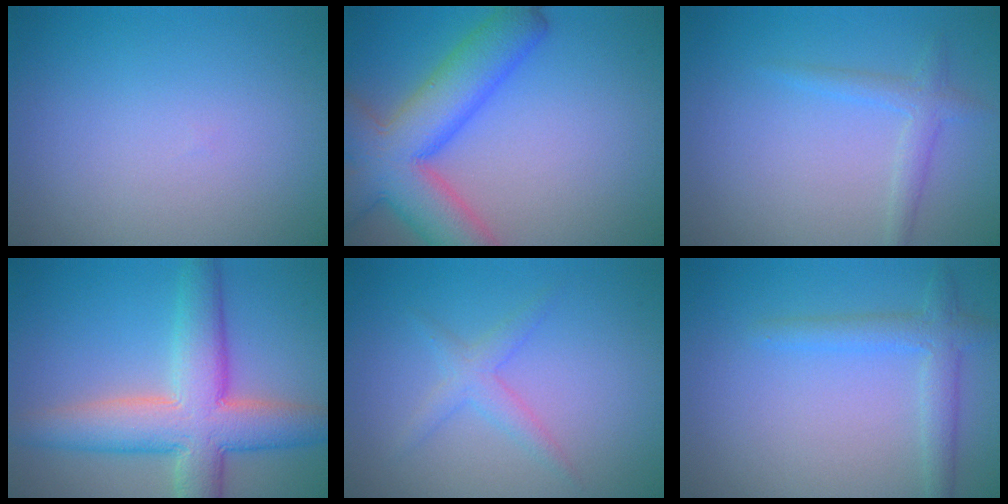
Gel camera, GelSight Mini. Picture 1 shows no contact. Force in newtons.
{"total": 9.6, "press": 9.6, "slide": 0.6}
{"total": 1.8, "press": 1.8, "slide": 0.0}
{"total": 8.4, "press": 8.4, "slide": 0.4}
{"total": 1.9, "press": 1.9, "slide": 0.1}
{"total": 2.7, "press": 2.7, "slide": 0.1}